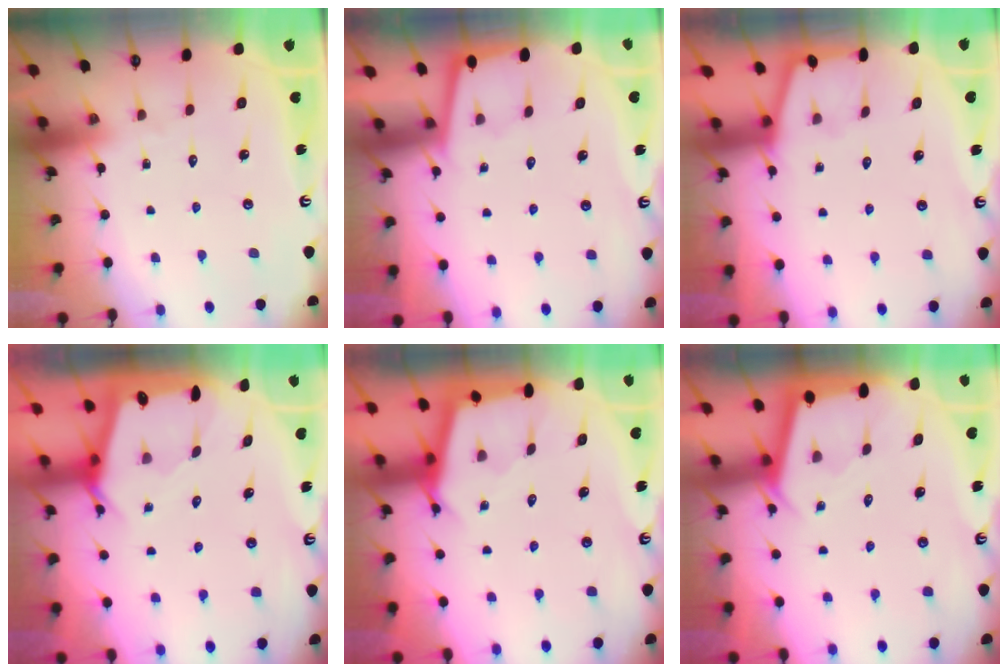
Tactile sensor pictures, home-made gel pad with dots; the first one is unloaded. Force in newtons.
{"total": 1.9, "press": 1.8, "slide": 0.3}
{"total": 1.2, "press": 1.2, "slide": 0.3}
{"total": 2.3, "press": 2.3, "slide": 0.2}
{"total": 3.2, "press": 3.2, "slide": 0.3}
{"total": 2.4, "press": 2.4, "slide": 0.2}